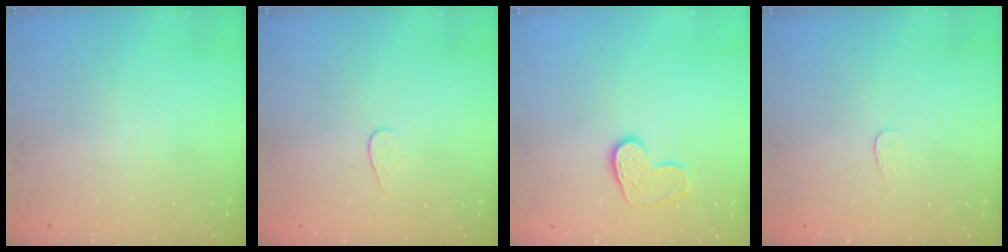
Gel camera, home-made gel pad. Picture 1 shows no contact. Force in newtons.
{"total": 4.1, "press": 4.1, "slide": 0.3}
{"total": 9.5, "press": 9.5, "slide": 0.7}
{"total": 3.0, "press": 3.0, "slide": 0.2}